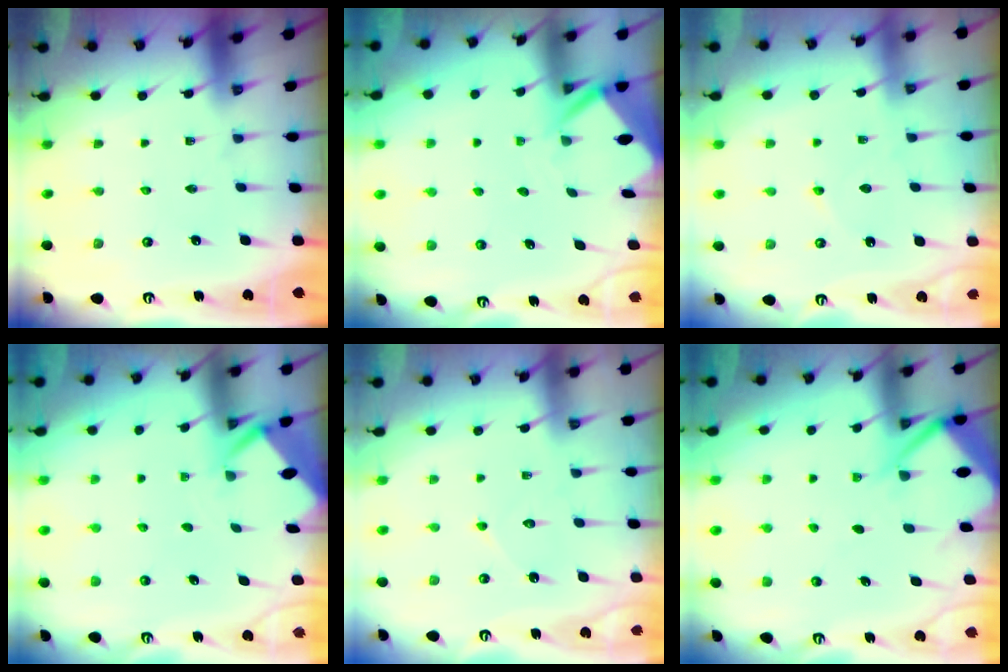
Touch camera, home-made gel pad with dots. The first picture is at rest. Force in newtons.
{"total": 2.8, "press": 2.8, "slide": 0.1}
{"total": 3.5, "press": 3.5, "slide": 0.4}
{"total": 2.4, "press": 2.4, "slide": 0.1}
{"total": 5.5, "press": 5.5, "slide": 0.5}
{"total": 6.8, "press": 6.7, "slide": 0.6}